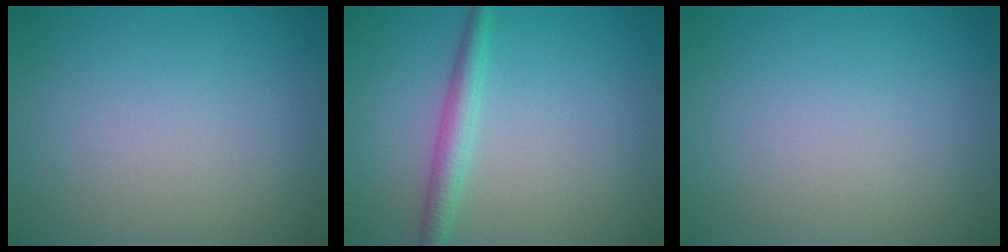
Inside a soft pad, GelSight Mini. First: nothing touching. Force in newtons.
{"total": 2.4, "press": 2.4, "slide": 0.1}
{"total": 0.0}